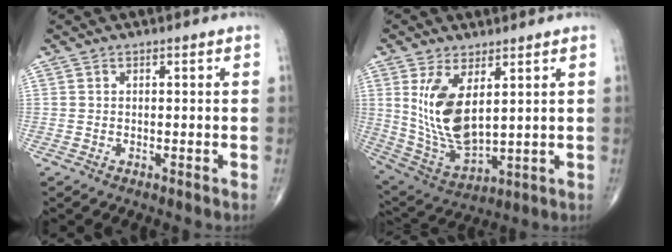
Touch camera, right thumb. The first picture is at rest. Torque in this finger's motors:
{"motor_torque": [-0.30, 0.29, 1.30, 0.51, 0.13]}